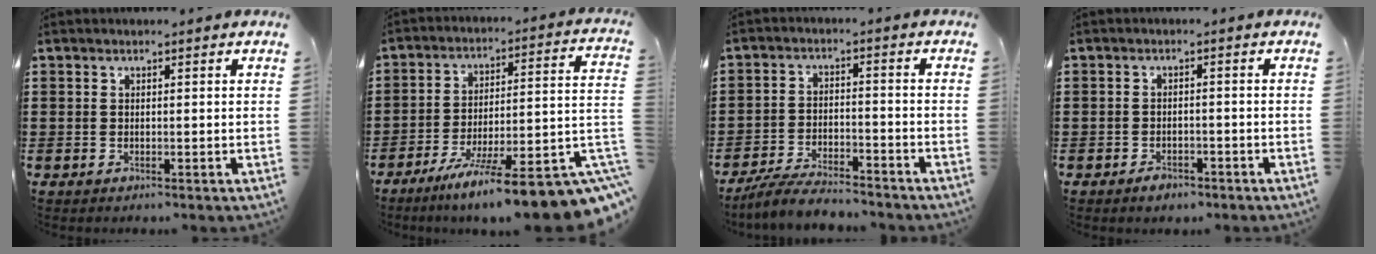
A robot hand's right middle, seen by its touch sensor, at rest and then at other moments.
{"total": 12.2, "force": [-8.8, 0.4, 8.4], "torque": [-0.121, 0.009, -0.151]}
{"total": 5.8, "force": [-5.5, 0.7, 1.8], "torque": [-0.040, 0.000, -0.109]}
{"total": 1.8, "force": [-1.6, 0.9, 0.4], "torque": [-0.011, 0.002, -0.033]}